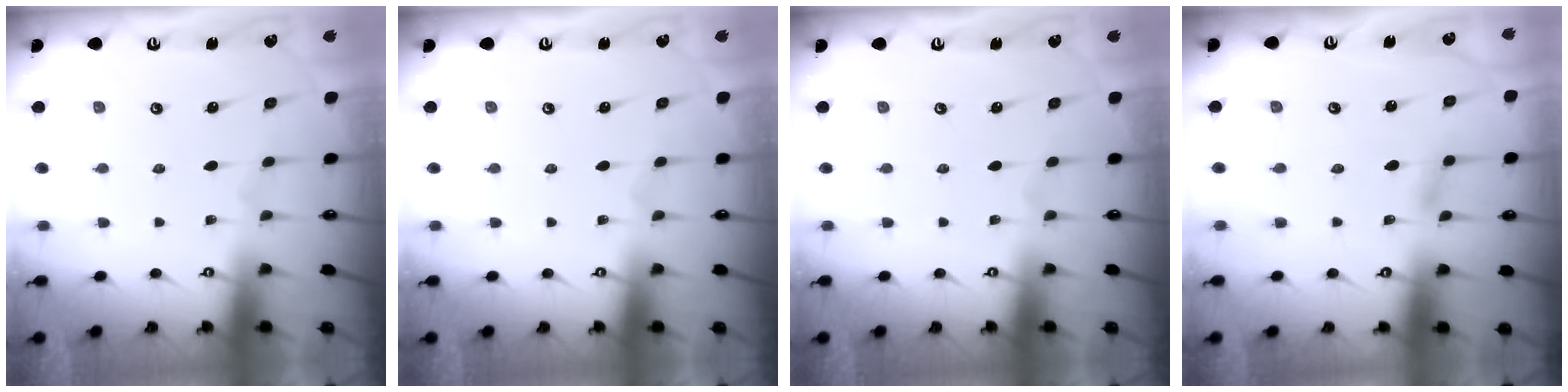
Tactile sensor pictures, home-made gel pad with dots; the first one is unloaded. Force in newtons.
{"total": 0.0}
{"total": 0.0}
{"total": 3.3, "press": 3.3, "slide": 0.4}